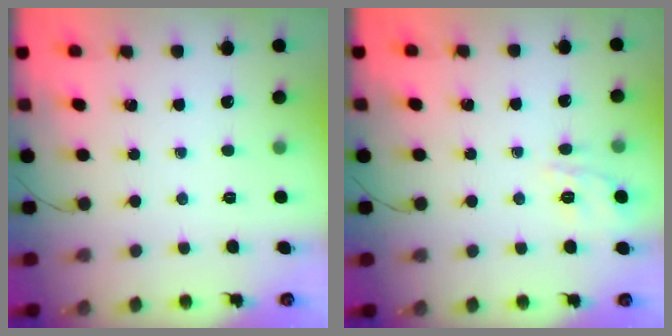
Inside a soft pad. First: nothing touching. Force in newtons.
{"total": 3.6, "press": 3.5, "slide": 1.0}